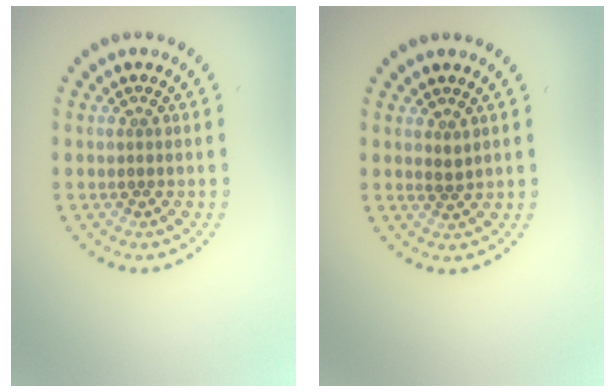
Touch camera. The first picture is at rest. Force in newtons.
{"total": 0.8, "press": 0.7, "slide": 0.3}